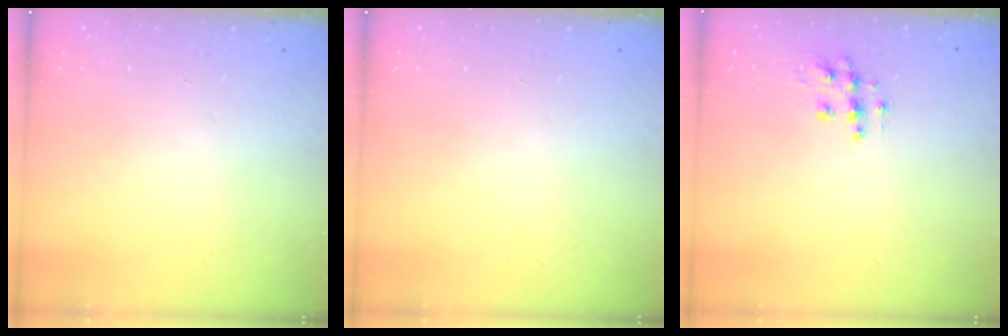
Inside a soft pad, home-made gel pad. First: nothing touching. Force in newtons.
{"total": 0.0}
{"total": 9.0, "press": 9.0, "slide": 0.5}